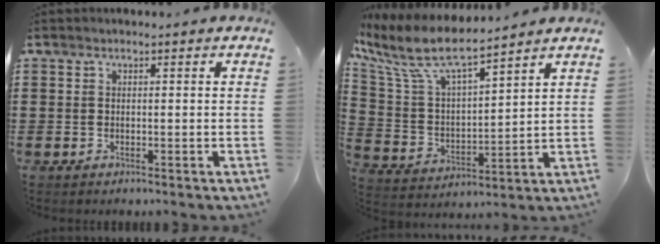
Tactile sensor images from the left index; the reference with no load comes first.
{"total": 9.7, "force": [7.8, 1.7, 5.5], "torque": [-0.146, -0.041, 0.130]}